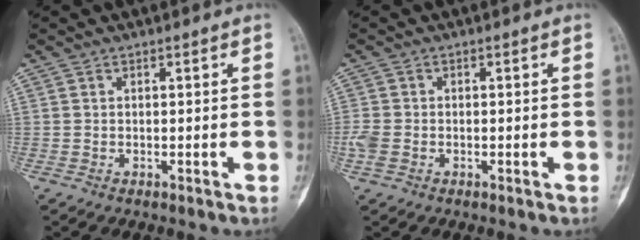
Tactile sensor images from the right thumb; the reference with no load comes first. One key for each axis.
{"total": 3.0, "fx": -1.0, "fy": 2.1, "fz": 1.8, "tx": -0.054, "ty": 0.001, "tz": -0.020}